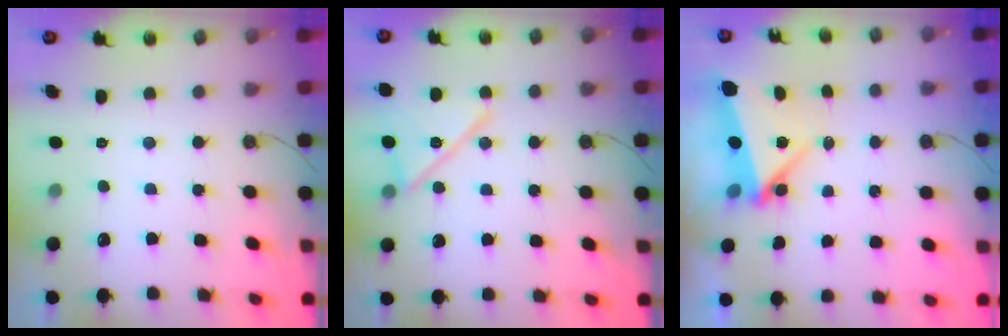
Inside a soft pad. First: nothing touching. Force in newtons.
{"total": 15.2, "press": 15.1, "slide": 1.8}
{"total": 5.4, "press": 5.4, "slide": 0.5}